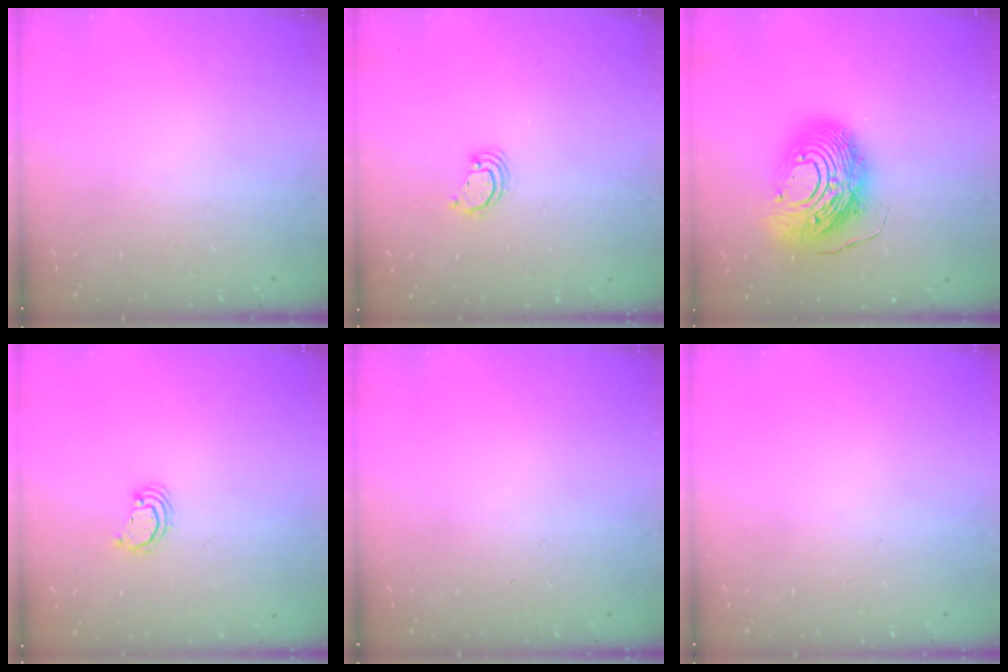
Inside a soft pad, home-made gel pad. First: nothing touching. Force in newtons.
{"total": 2.6, "press": 2.6, "slide": 0.2}
{"total": 18.0, "press": 17.9, "slide": 1.9}
{"total": 2.2, "press": 2.2, "slide": 0.2}
{"total": 0.0}
{"total": 0.0}